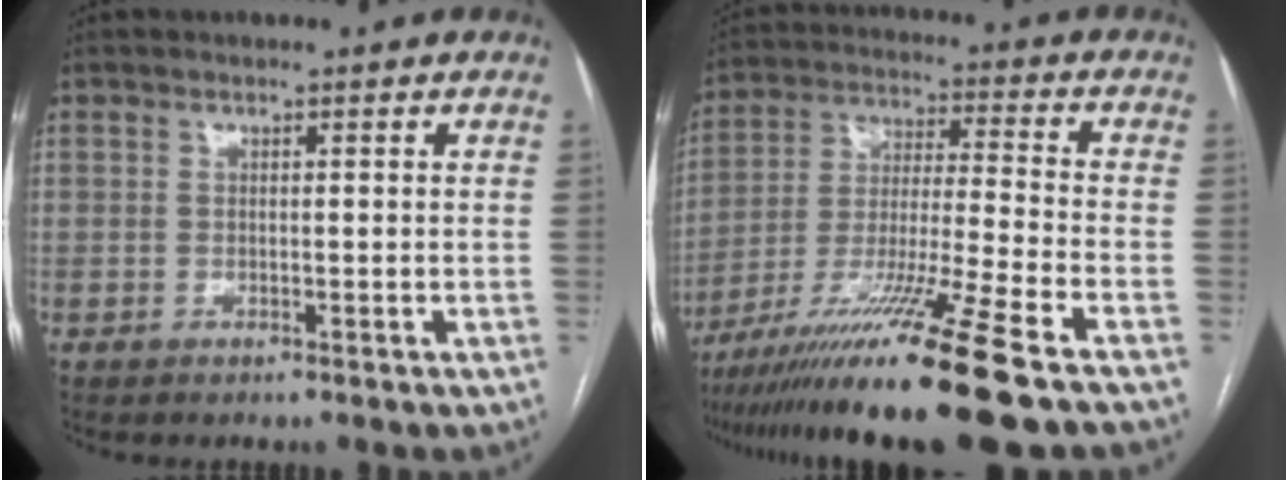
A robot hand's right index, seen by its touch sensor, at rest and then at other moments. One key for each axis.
{"total": 18.2, "fx": -13.0, "fy": -2.2, "fz": 12.5, "tx": -0.231, "ty": -0.038, "tz": -0.232}